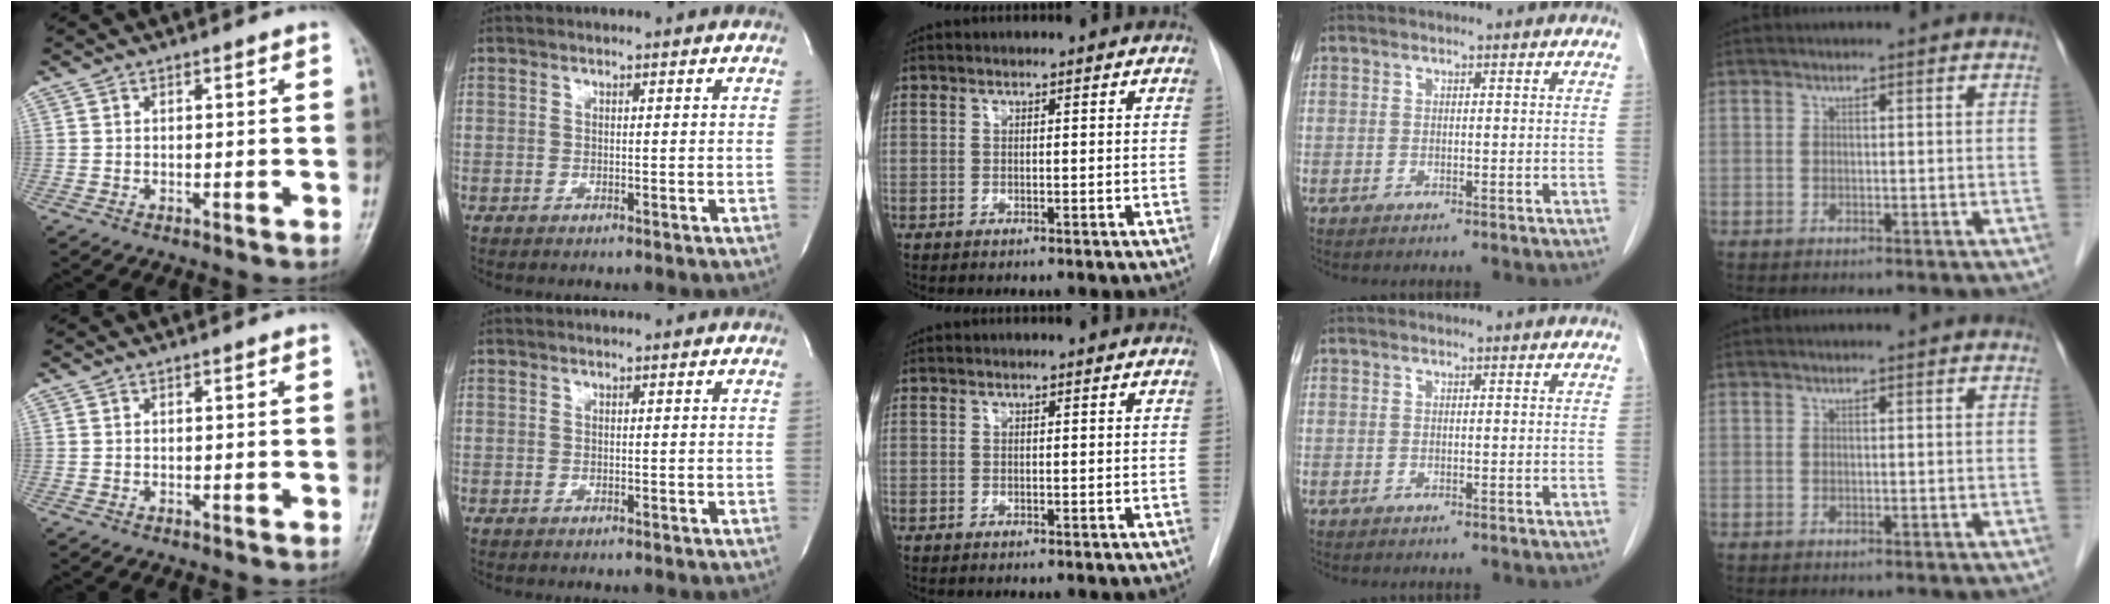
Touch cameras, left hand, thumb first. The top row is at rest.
{}